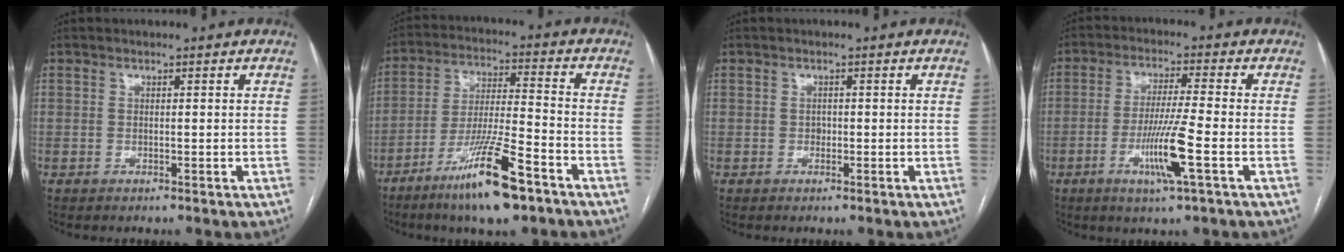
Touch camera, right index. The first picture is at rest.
{"total": 13.7, "force": [-8.5, 1.2, 10.7], "torque": [-0.202, -0.027, -0.150]}
{"total": 0.6, "force": [-0.1, 0.6, 0.3], "torque": [-0.002, 0.005, 0.000]}
{"total": 8.5, "force": [-2.9, -0.6, 8.0], "torque": [-0.156, -0.012, -0.053]}